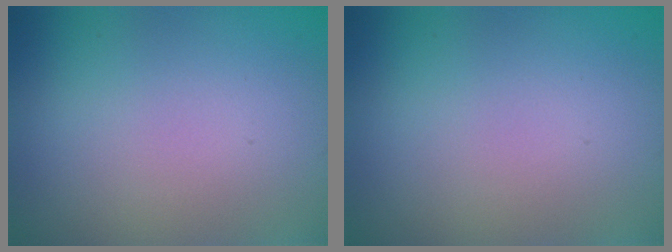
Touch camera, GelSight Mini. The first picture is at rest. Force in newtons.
{"total": 0.0}